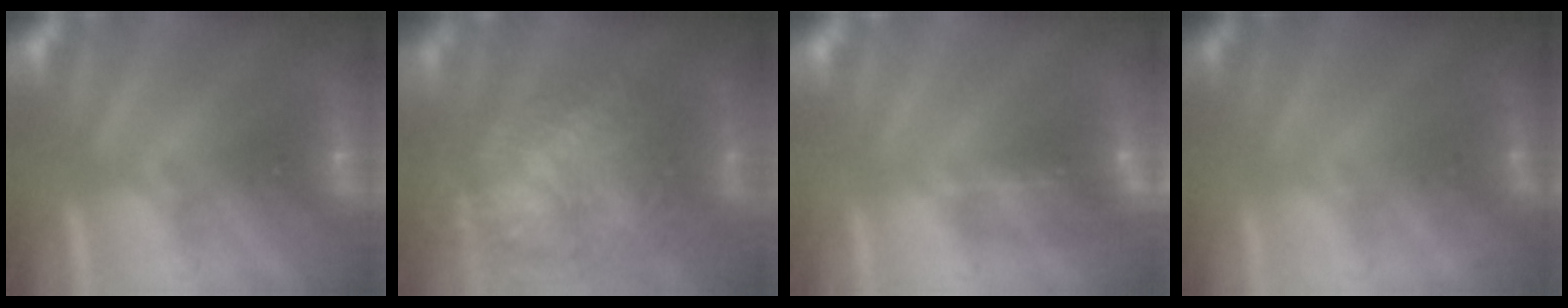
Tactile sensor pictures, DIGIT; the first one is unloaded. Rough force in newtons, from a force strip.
{"total": 9.7}
{"total": 1.3}
{"total": 1.8}